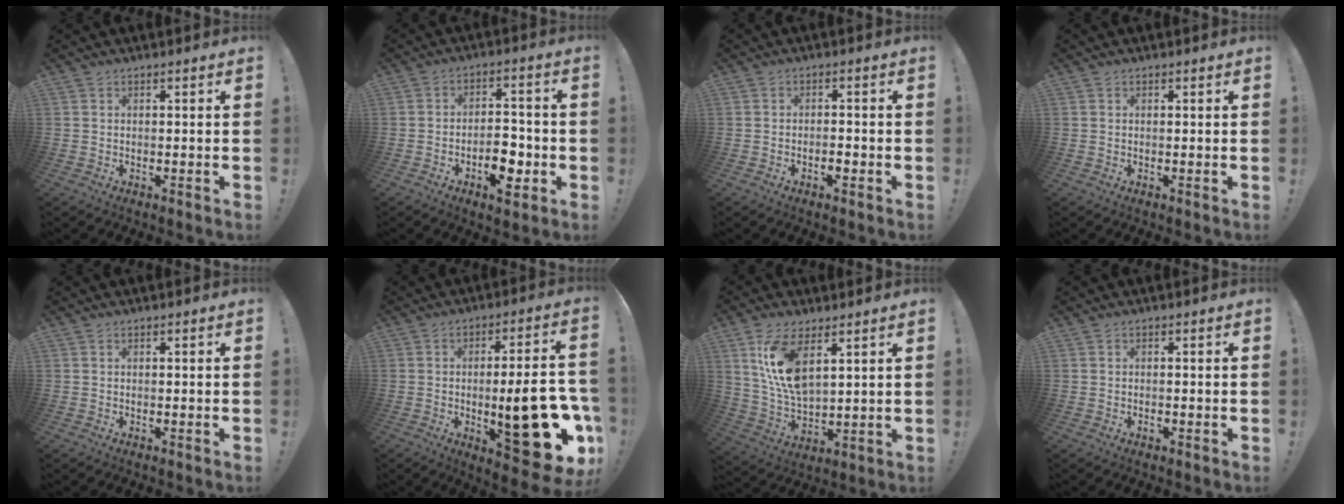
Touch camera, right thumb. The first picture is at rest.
{"total": 9.5, "force": [-3.7, 5.5, 6.7], "torque": [-0.098, 0.025, -0.058]}
{"total": 2.2, "force": [-1.4, 1.0, 1.4], "torque": [-0.019, 0.002, -0.023]}
{"total": 0.0}
{"total": 0.0}
{"total": 23.0, "force": [-5.7, 7.6, 20.9], "torque": [-0.281, 0.019, -0.078]}
{"total": 12.6, "force": [6.3, 5.6, 9.4], "torque": [-0.188, -0.032, 0.112]}
{"total": 0.8, "force": [-0.7, 0.3, 0.2], "torque": [-0.006, 0.003, -0.013]}